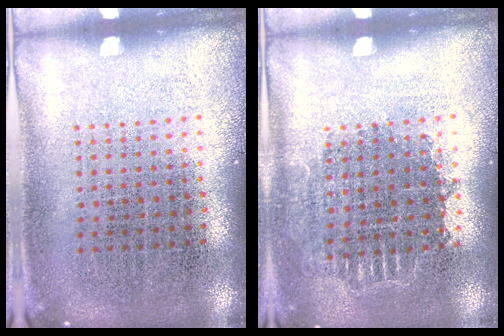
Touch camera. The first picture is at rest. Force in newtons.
{"total": 0.9, "press": 0.9, "slide": 0.2}